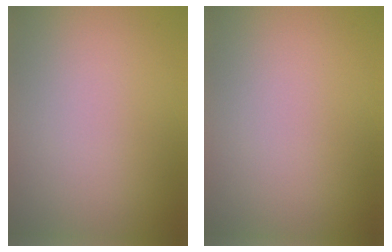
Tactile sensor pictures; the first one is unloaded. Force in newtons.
{"total": 0.0}